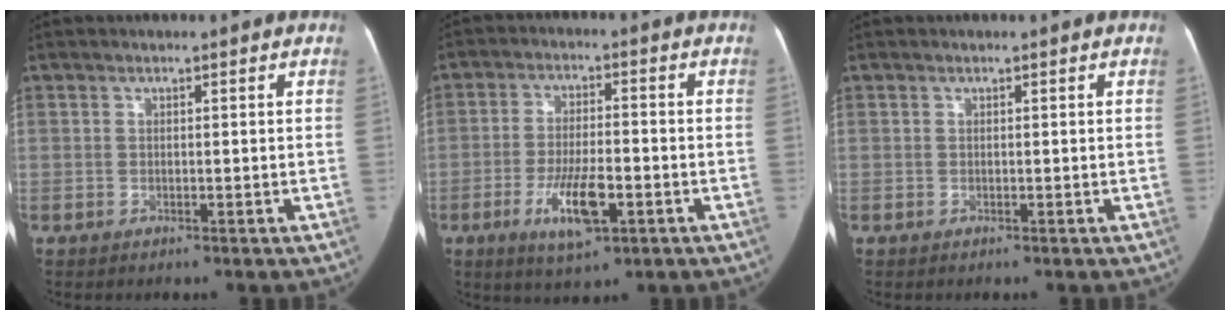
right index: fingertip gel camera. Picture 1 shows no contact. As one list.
[{"total": 8.5, "force": [-3.4, 2.3, 7.5], "torque": [-0.141, -0.012, -0.057]}, {"total": 0.0}]